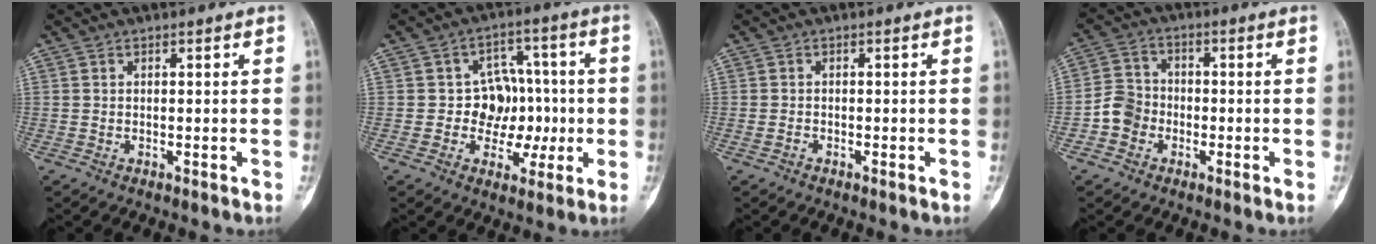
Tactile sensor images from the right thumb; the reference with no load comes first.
{"total": 9.7, "force": [-0.7, 8.1, 5.3], "torque": [-0.012, 0.028, -0.011]}
{"total": 0.7, "force": [-0.4, 0.4, 0.3], "torque": [-0.003, 0.001, -0.010]}
{"total": 6.1, "force": [-2.1, 5.3, 2.2], "torque": [-0.020, 0.021, -0.049]}